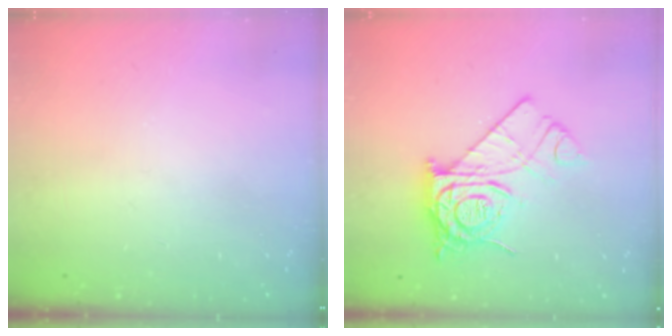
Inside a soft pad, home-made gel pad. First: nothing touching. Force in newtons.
{"total": 14.2, "press": 14.1, "slide": 1.1}